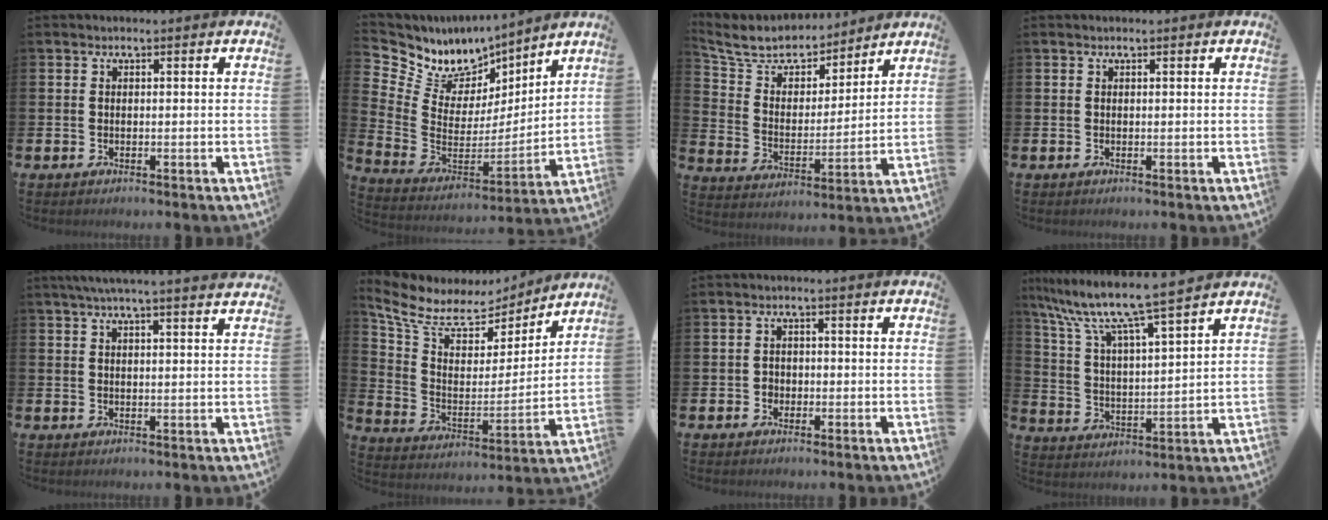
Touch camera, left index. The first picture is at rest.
{"total": 8.5, "force": [7.2, 4.5, 1.0], "torque": [-0.066, -0.055, 0.130]}
{"total": 8.0, "force": [7.4, 2.8, 1.0], "torque": [-0.064, -0.053, 0.132]}
{"total": 0.0}
{"total": 4.2, "force": [3.8, -0.6, 1.6], "torque": [-0.036, -0.012, 0.069]}
{"total": 8.5, "force": [7.2, 3.9, 2.3], "torque": [-0.091, -0.050, 0.123]}
{"total": 1.5, "force": [-0.4, 1.4, 0.2], "torque": [-0.001, 0.003, -0.013]}
{"total": 9.2, "force": [8.2, 0.4, 4.0], "torque": [-0.112, -0.054, 0.136]}